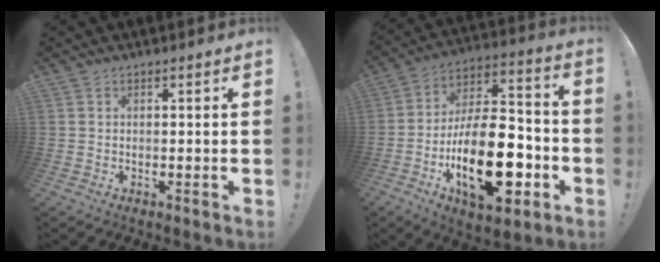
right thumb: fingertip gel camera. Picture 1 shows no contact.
{"total": 26.4, "force": [-8.6, 12.4, 21.7], "torque": [-0.382, 0.054, -0.131]}